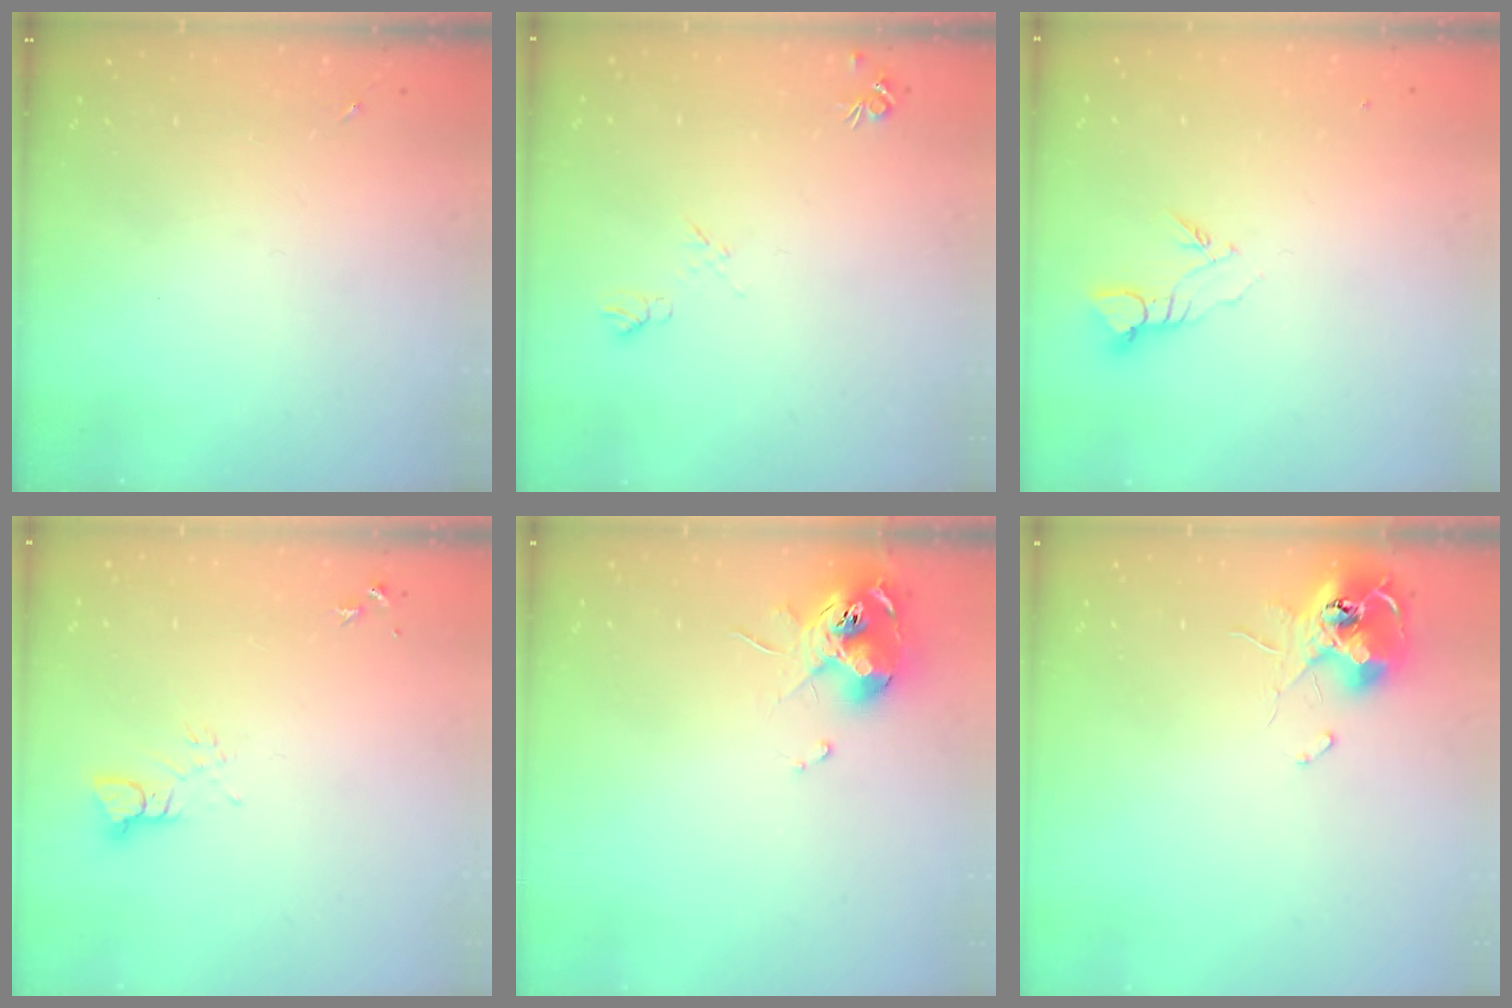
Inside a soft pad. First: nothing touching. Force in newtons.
{"total": 5.3, "press": 5.2, "slide": 0.9}
{"total": 3.7, "press": 3.7, "slide": 0.4}
{"total": 3.2, "press": 3.2, "slide": 0.2}
{"total": 10.7, "press": 10.6, "slide": 0.9}
{"total": 11.6, "press": 11.6, "slide": 1.1}